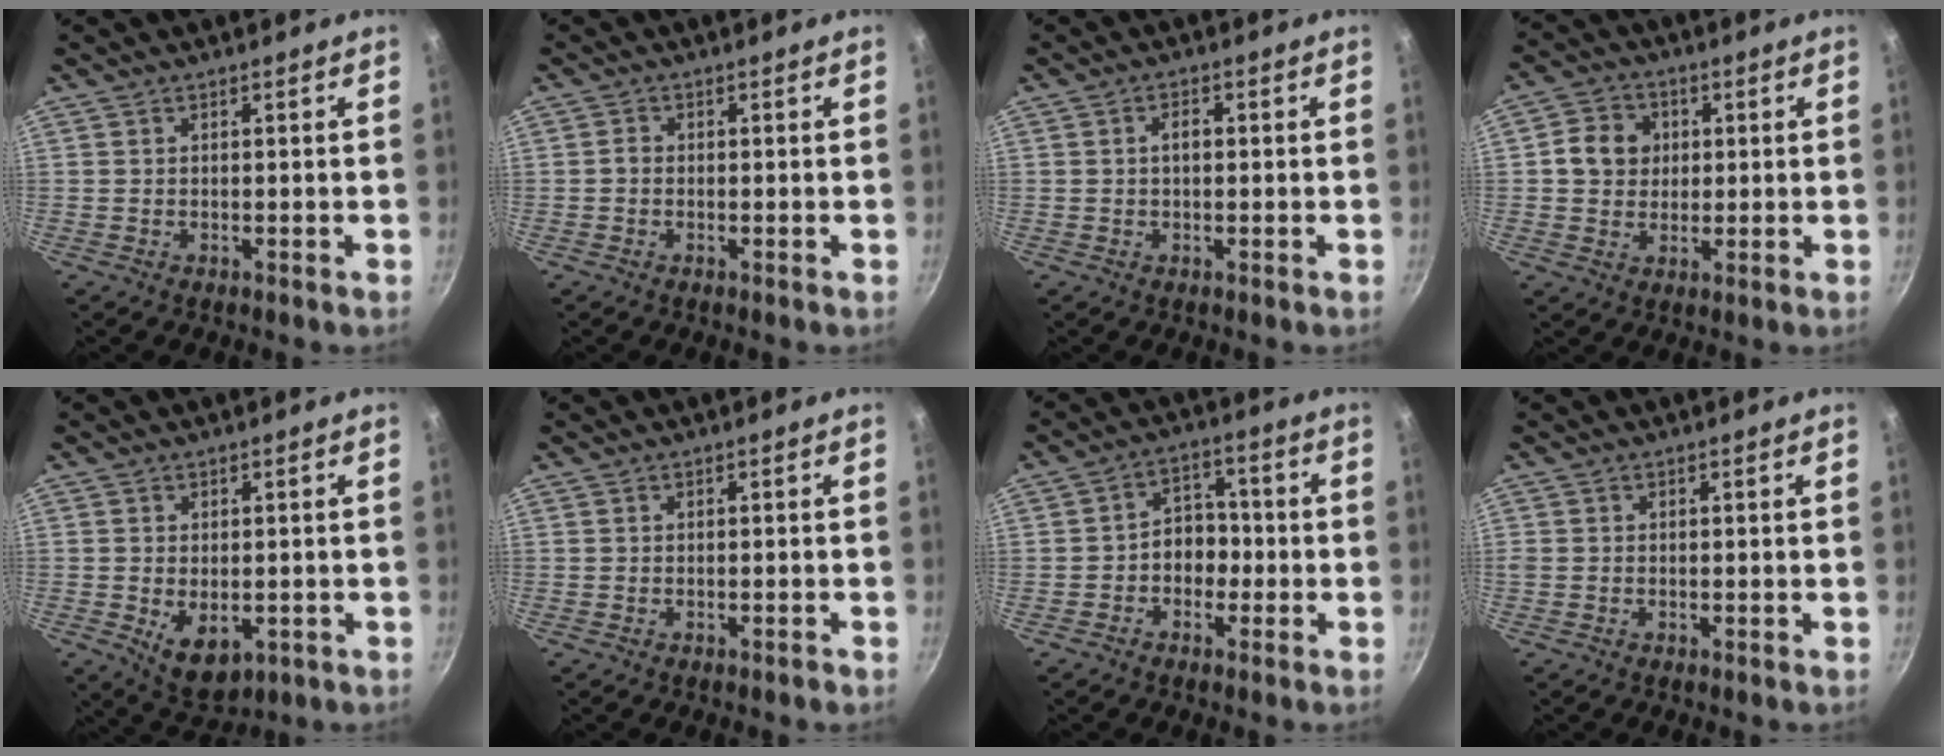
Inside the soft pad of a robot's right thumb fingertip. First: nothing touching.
{"total": 1.1, "force": [-0.3, 0.8, 0.6], "torque": [-0.008, 0.002, -0.009]}
{"total": 2.3, "force": [0.2, 1.4, 1.8], "torque": [-0.029, 0.009, 0.001]}
{"total": 7.9, "force": [1.1, 6.9, 3.7], "torque": [-0.040, 0.004, 0.012]}
{"total": 7.1, "force": [-1.8, 4.4, 5.4], "torque": [-0.075, -0.006, -0.015]}
{"total": 0.5, "force": [-0.4, 0.1, 0.3], "torque": [-0.004, 0.002, -0.008]}
{"total": 6.5, "force": [-1.4, 5.1, 3.8], "torque": [-0.024, 0.029, -0.037]}
{"total": 1.0, "force": [-0.1, 0.8, 0.5], "torque": [-0.010, 0.003, 0.001]}